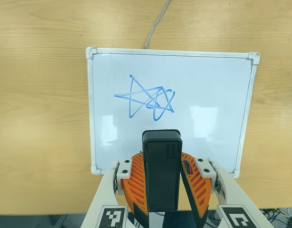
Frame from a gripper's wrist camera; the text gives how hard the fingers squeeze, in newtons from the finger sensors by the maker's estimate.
{"total": 5.7, "left": 5.1, "right": 6.2}